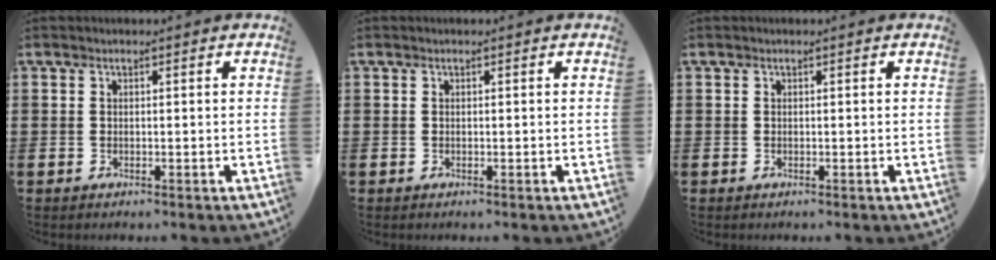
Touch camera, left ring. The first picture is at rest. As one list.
[{"total": 0.0}, {"total": 0.0}]